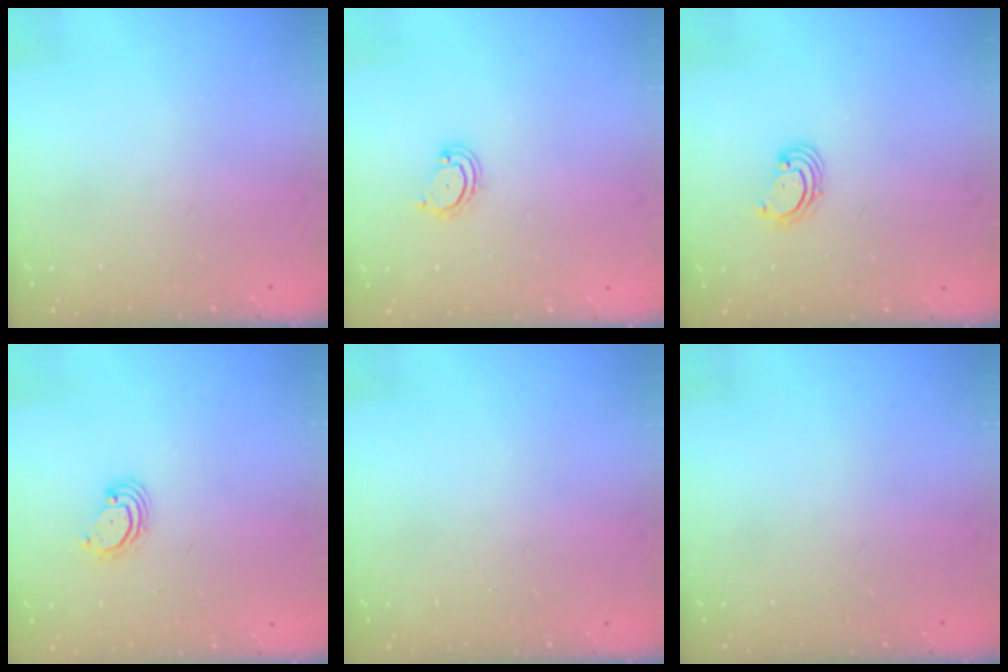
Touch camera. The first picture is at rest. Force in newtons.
{"total": 3.3, "press": 3.3, "slide": 0.3}
{"total": 2.8, "press": 2.8, "slide": 0.3}
{"total": 3.0, "press": 3.0, "slide": 0.3}
{"total": 0.0}
{"total": 0.0}